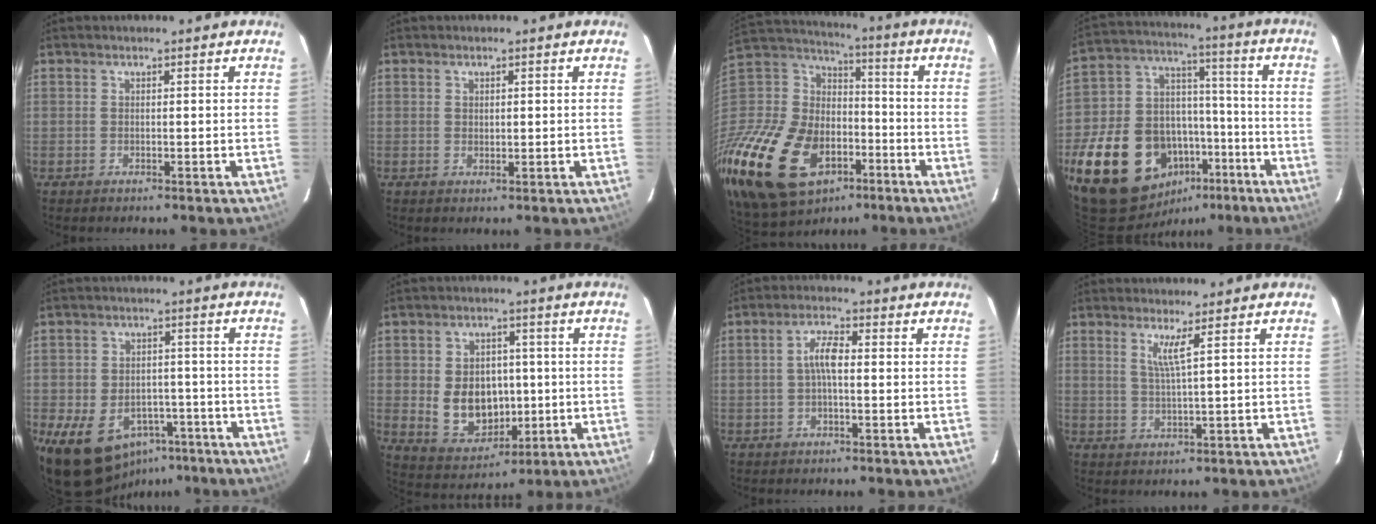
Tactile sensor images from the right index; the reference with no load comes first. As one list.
[{"total": 1.1, "force": [0.5, 0.8, 0.7], "torque": [-0.009, 0.002, 0.009]}, {"total": 32.1, "force": [-14.0, 22.0, 18.7], "torque": [-0.442, -0.001, -0.215]}, {"total": 22.8, "force": [-10.7, 16.0, 12.2], "torque": [-0.265, 0.041, -0.140]}, {"total": 13.7, "force": [-7.5, 9.6, 6.4], "torque": [-0.148, 0.010, -0.091]}, {"total": 11.0, "force": [-0.8, 8.7, 6.7], "torque": [-0.146, 0.003, 0.011]}, {"total": 4.1, "force": [-0.2, 1.3, 3.9], "torque": [-0.078, 0.011, -0.004]}, {"total": 3.0, "force": [1.6, -0.8, 2.5], "torque": [-0.047, -0.010, 0.028]}]